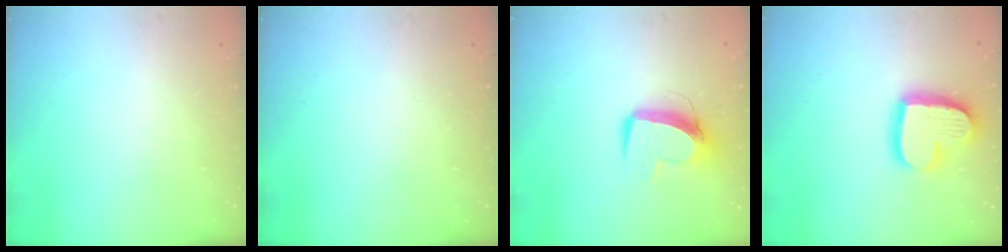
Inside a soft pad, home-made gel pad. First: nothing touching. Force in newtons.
{"total": 0.0}
{"total": 11.4, "press": 11.3, "slide": 1.5}
{"total": 18.9, "press": 18.8, "slide": 1.7}